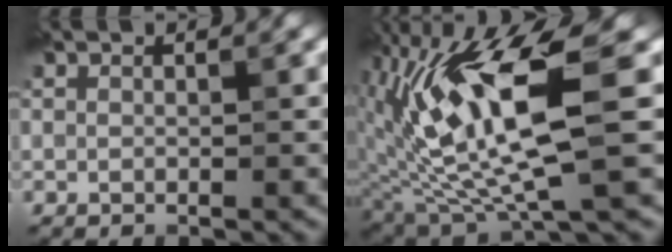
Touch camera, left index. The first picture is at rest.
{"total": 11.8, "force": [1.8, 3.3, 11.2], "torque": [-0.226, -0.005, 0.036]}